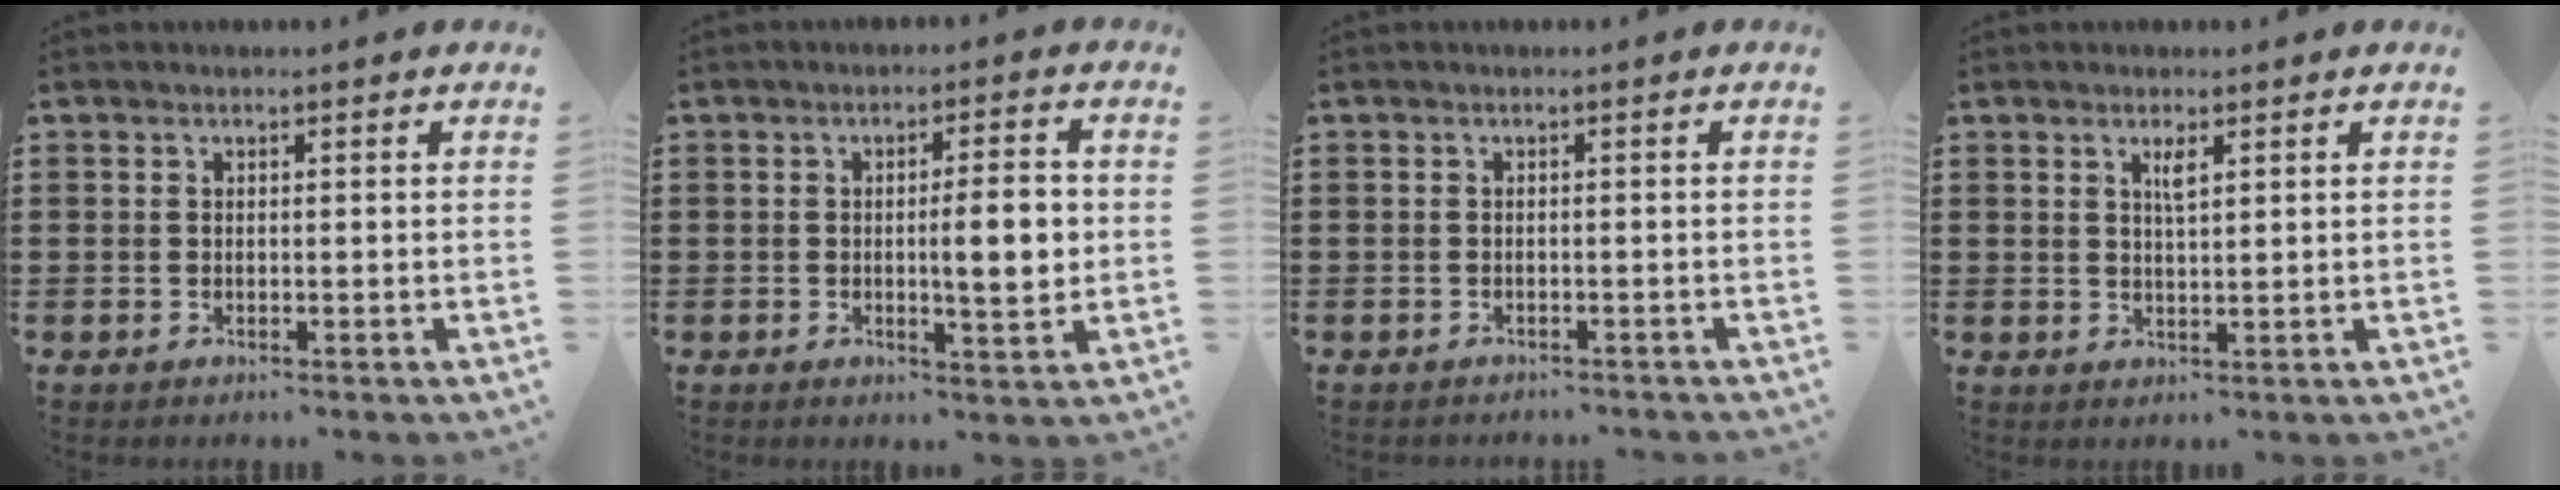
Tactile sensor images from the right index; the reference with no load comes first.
{"total": 7.0, "force": [0.0, 1.6, 6.9], "torque": [-0.096, -0.007, -0.007]}
{"total": 0.8, "force": [-0.7, 0.1, 0.0], "torque": [-0.004, -0.003, -0.015]}
{"total": 2.1, "force": [1.0, 0.4, 1.8], "torque": [-0.028, -0.001, 0.014]}